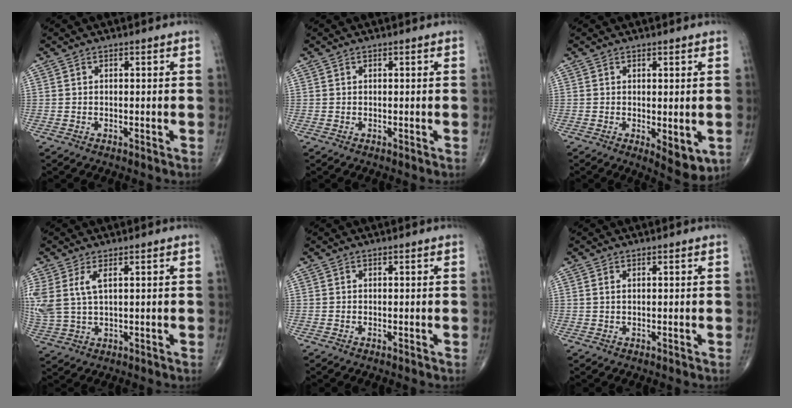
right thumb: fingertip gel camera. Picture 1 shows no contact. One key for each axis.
{"total": 0.0}
{"total": 5.7, "fx": -1.0, "fy": 2.4, "fz": 5.0, "tx": -0.057, "ty": -0.016, "tz": -0.005}
{"total": 8.4, "fx": 2.7, "fy": 4.1, "fz": 6.8, "tx": -0.175, "ty": 0.000, "tz": 0.067}
{"total": 0.0}
{"total": 0.8, "fx": 0.4, "fy": 0.3, "fz": 0.6, "tx": -0.016, "ty": 0.007, "tz": 0.009}